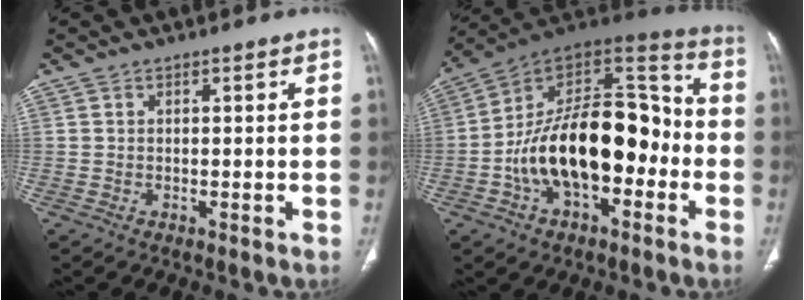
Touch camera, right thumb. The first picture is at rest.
{"total": 24.4, "force": [-5.0, 13.5, 19.7], "torque": [-0.303, 0.059, -0.080]}